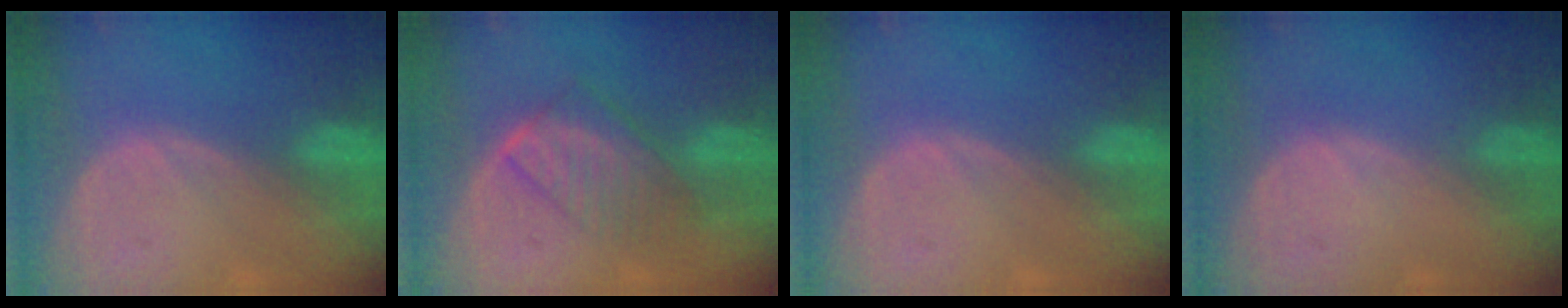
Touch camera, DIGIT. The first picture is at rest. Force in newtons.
{"total": 6.7, "press": 6.3, "slide": 2.3}
{"total": 0.0}
{"total": 0.0}